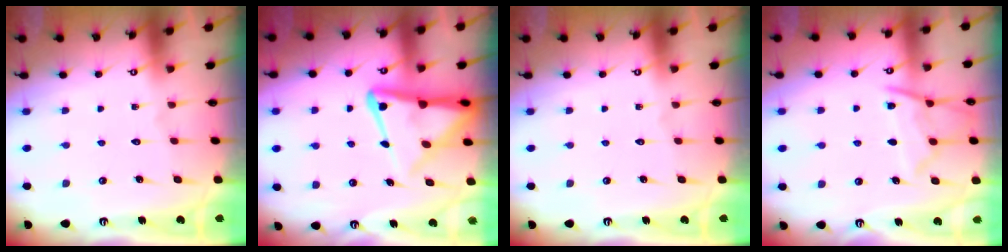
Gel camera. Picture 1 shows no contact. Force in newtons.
{"total": 11.9, "press": 11.8, "slide": 1.2}
{"total": 0.0}
{"total": 10.2, "press": 10.2, "slide": 0.5}